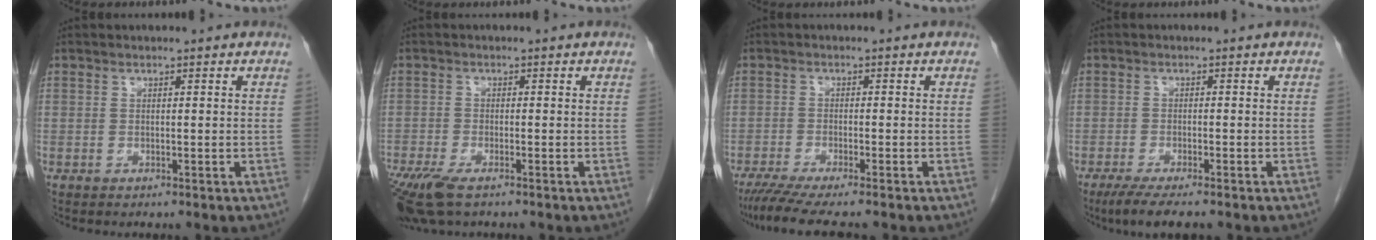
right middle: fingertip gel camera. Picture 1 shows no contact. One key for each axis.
{"total": 8.0, "fx": -5.6, "fy": 2.4, "fz": 5.2, "tx": -0.103, "ty": -0.021, "tz": -0.099}
{"total": 8.0, "fx": -6.7, "fy": -0.1, "fz": 4.4, "tx": -0.064, "ty": -0.022, "tz": -0.108}
{"total": 5.4, "fx": -4.0, "fy": 0.5, "fz": 3.5, "tx": -0.061, "ty": -0.015, "tz": -0.064}